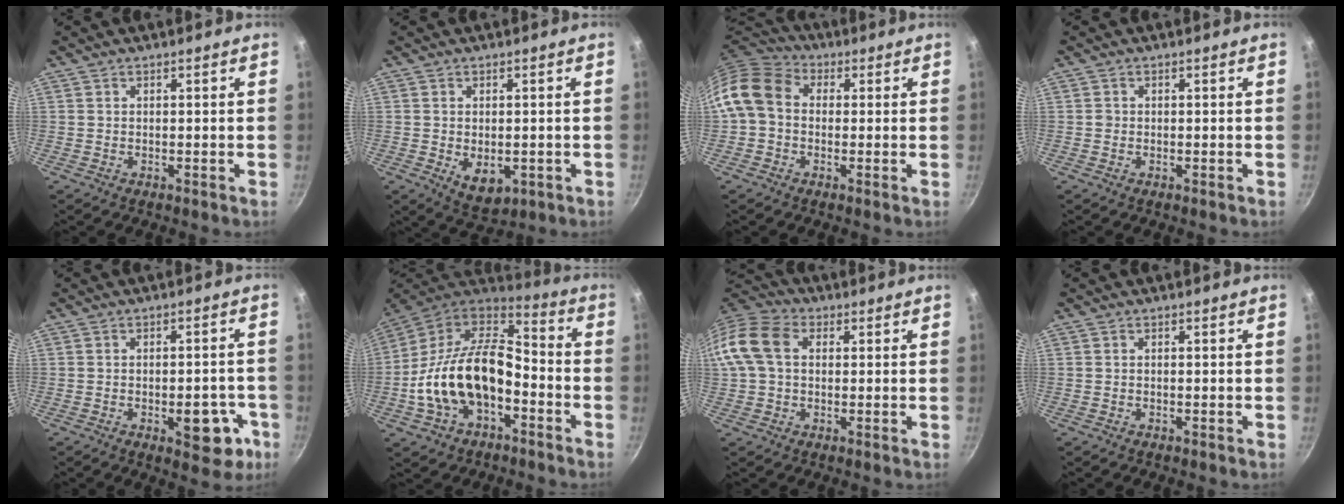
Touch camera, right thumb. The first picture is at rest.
{"total": 6.1, "force": [-1.1, 3.9, 4.6], "torque": [-0.063, -0.011, -0.004]}
{"total": 10.9, "force": [0.4, 8.6, 6.7], "torque": [-0.109, 0.028, -0.016]}
{"total": 0.6, "force": [-0.1, 0.6, 0.1], "torque": [0.001, 0.002, -0.004]}
{"total": 9.3, "force": [-3.5, 4.7, 7.2], "torque": [-0.054, 0.021, -0.038]}
{"total": 21.5, "force": [-4.9, 13.0, 16.4], "torque": [-0.288, 0.055, -0.095]}
{"total": 11.4, "force": [1.7, 8.2, 7.8], "torque": [-0.144, 0.024, 0.016]}
{"total": 0.0}